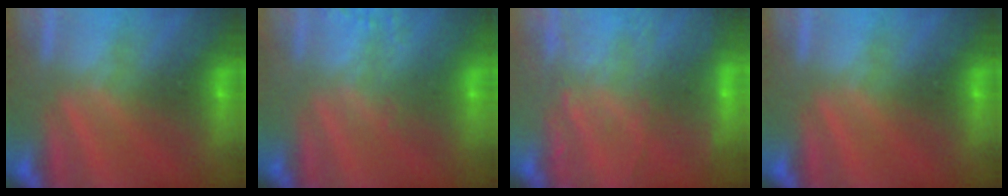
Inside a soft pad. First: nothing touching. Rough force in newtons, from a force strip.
{"total": 1.9}
{"total": 6.7}
{"total": 0.0}